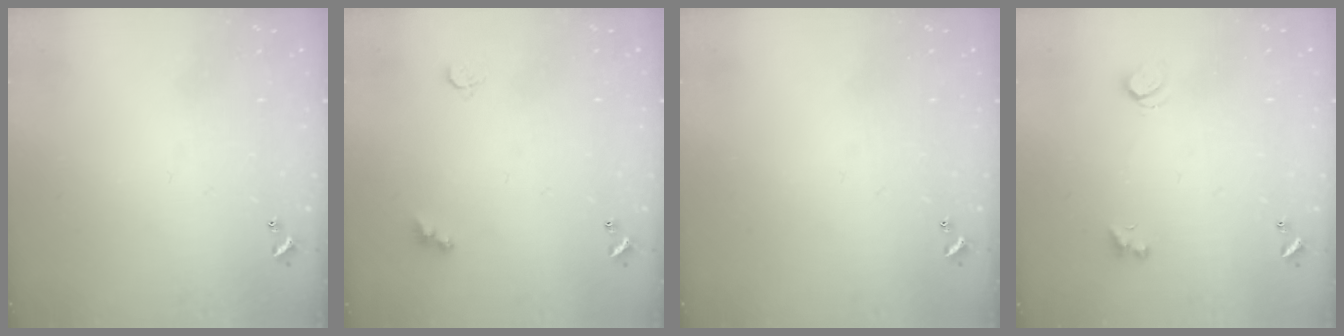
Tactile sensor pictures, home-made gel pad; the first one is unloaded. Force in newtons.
{"total": 2.9, "press": 2.8, "slide": 0.7}
{"total": 0.0}
{"total": 1.8, "press": 1.8, "slide": 0.5}